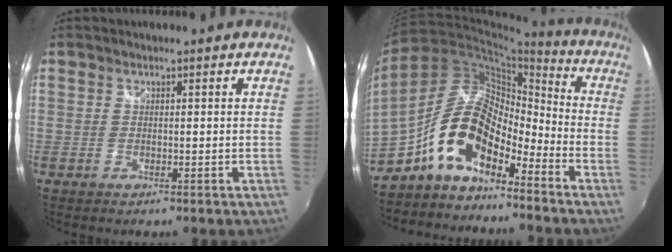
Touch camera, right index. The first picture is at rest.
{"total": 14.8, "force": [-9.2, 6.3, 9.7], "torque": [-0.186, 0.020, -0.185]}